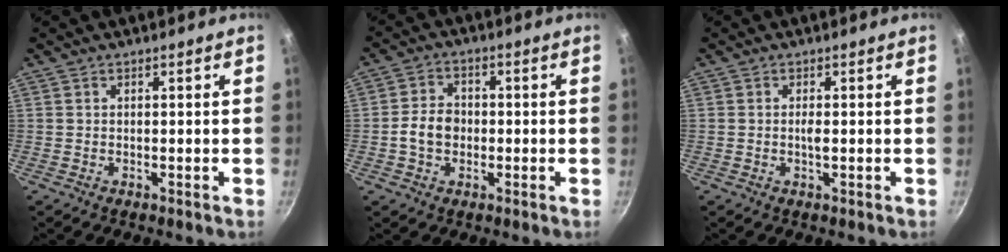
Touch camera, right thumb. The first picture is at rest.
{"total": 6.0, "force": [-1.0, 4.7, 3.6], "torque": [-0.047, 0.020, -0.024]}
{"total": 1.7, "force": [0.1, 0.3, 1.7], "torque": [-0.035, -0.003, 0.002]}